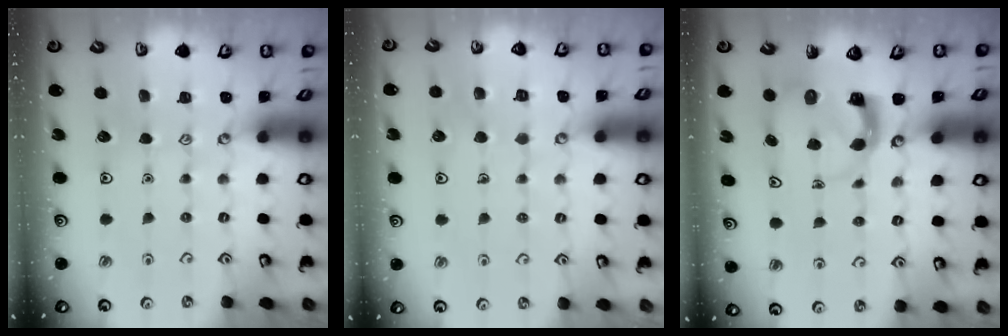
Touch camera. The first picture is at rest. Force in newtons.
{"total": 6.0, "press": 6.0, "slide": 0.5}
{"total": 3.9, "press": 3.8, "slide": 0.5}